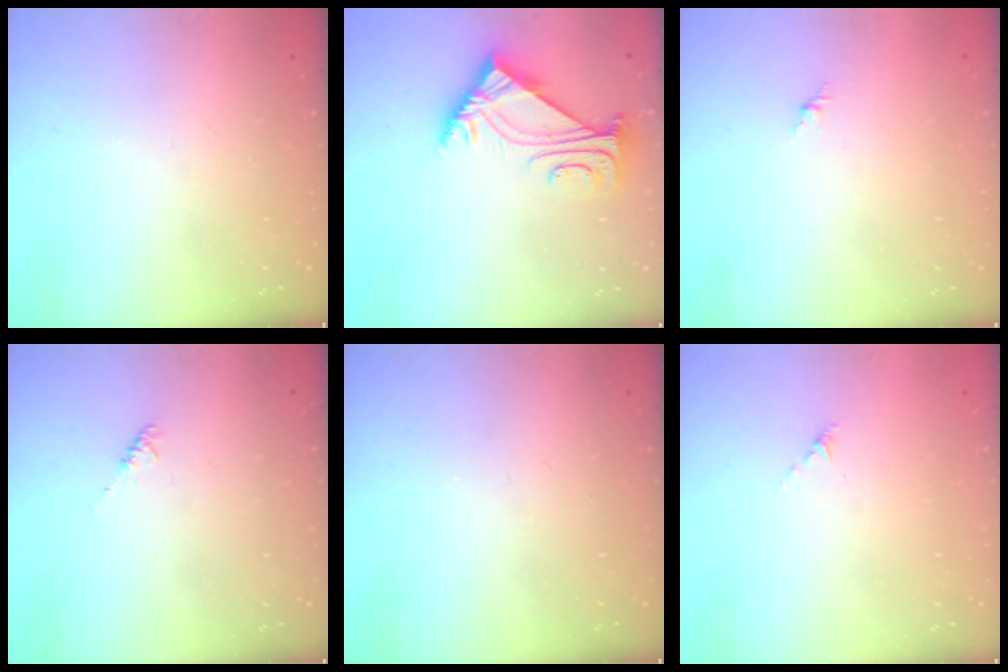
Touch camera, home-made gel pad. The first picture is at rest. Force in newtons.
{"total": 5.8, "press": 5.7, "slide": 1.1}
{"total": 0.0}
{"total": 2.0, "press": 1.9, "slide": 0.4}
{"total": 0.0}
{"total": 0.0}